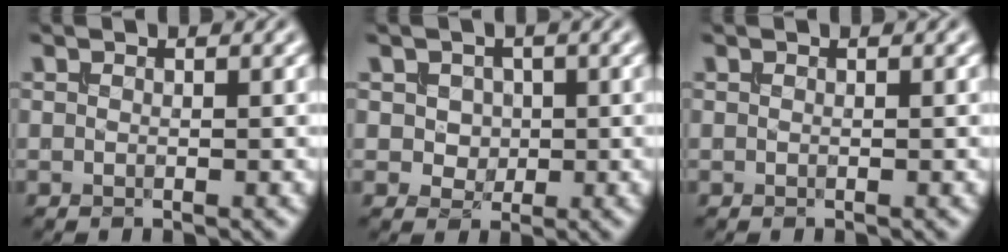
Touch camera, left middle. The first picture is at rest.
{"total": 2.3, "force": [0.5, 1.9, 1.2], "torque": [-0.028, 0.001, 0.012]}
{"total": 0.0}